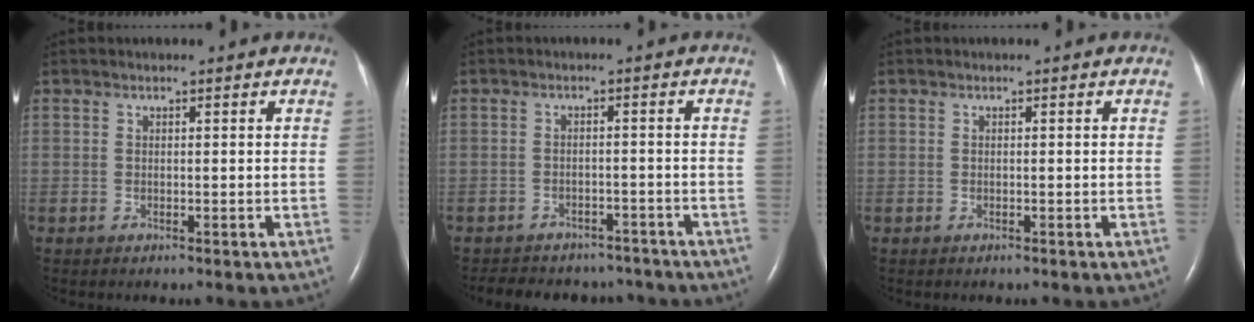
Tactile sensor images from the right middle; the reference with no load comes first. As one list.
[{"total": 11.6, "force": [-10.3, 4.8, 2.7], "torque": [-0.054, 0.009, -0.122]}, {"total": 0.0}]